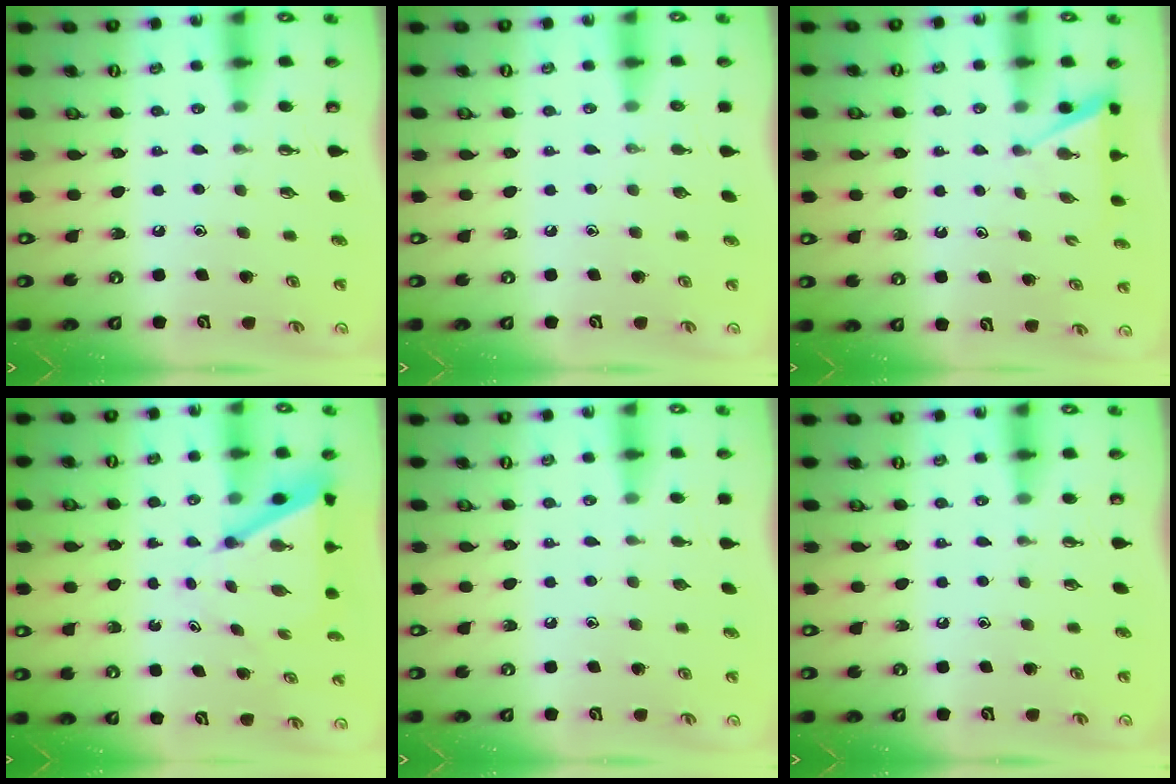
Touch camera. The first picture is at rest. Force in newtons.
{"total": 0.0}
{"total": 2.0, "press": 2.0, "slide": 0.3}
{"total": 6.4, "press": 6.3, "slide": 0.5}
{"total": 0.0}
{"total": 0.0}